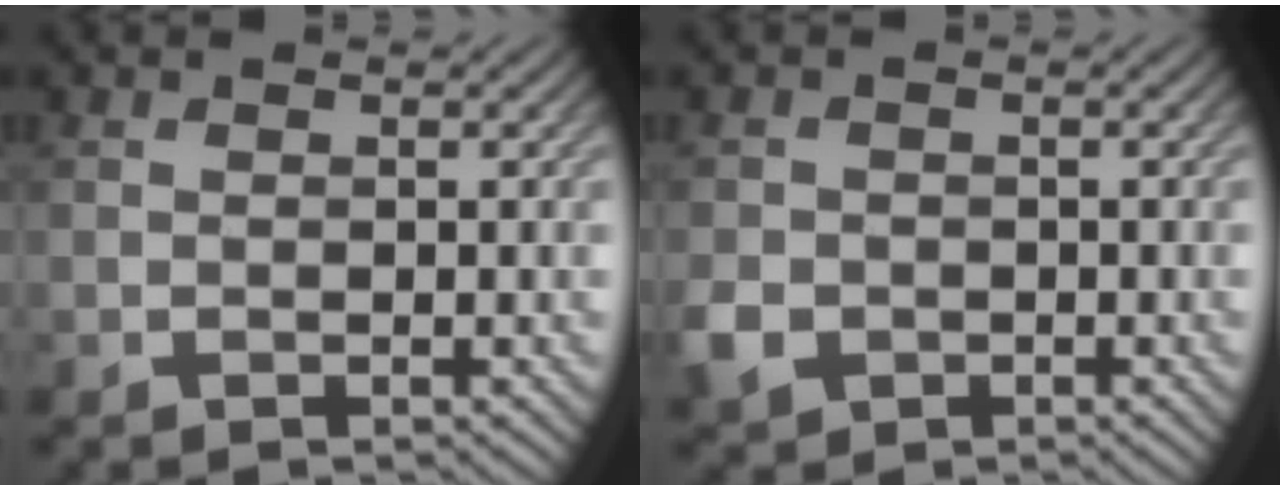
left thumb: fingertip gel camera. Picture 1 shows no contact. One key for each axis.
{"total": 3.4, "fx": -1.5, "fy": 2.6, "fz": 1.4, "tx": -0.037, "ty": -0.009, "tz": -0.036}